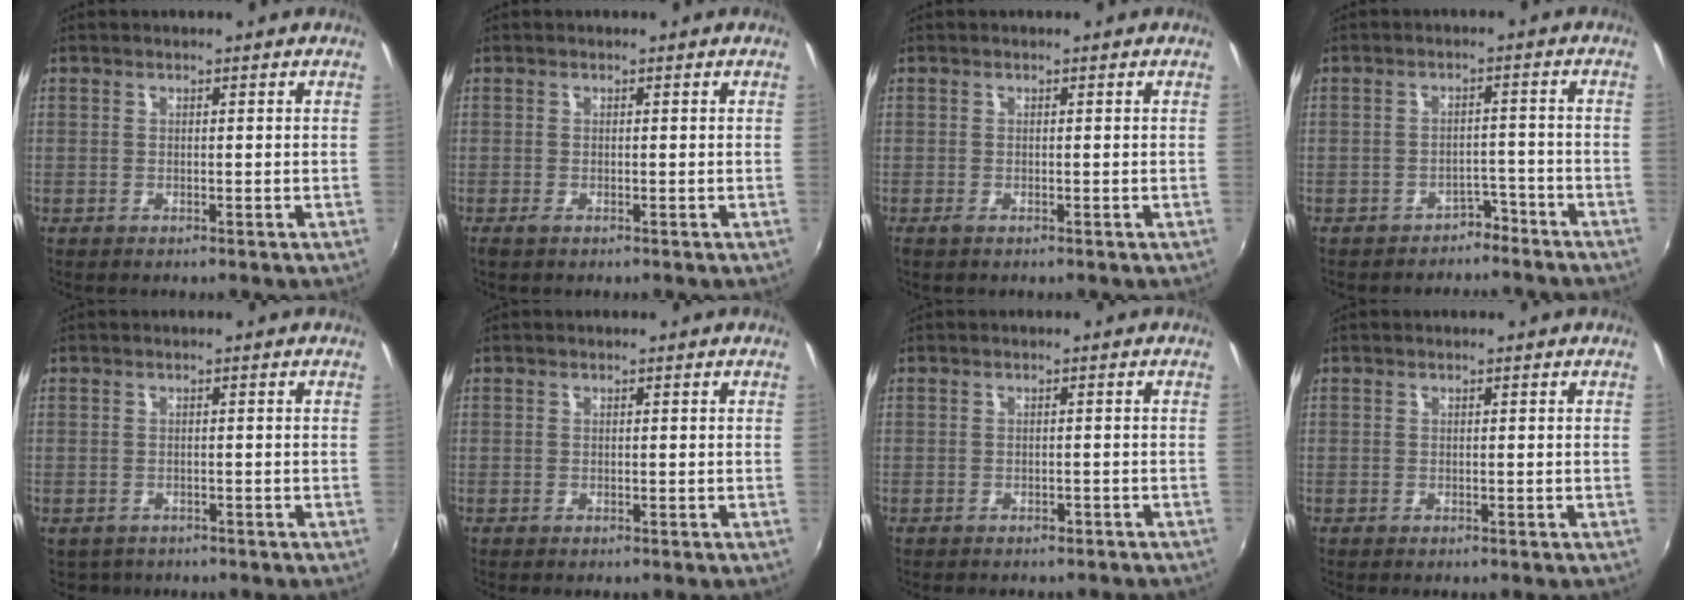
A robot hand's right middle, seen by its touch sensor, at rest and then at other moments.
{"total": 0.7, "force": [-0.4, 0.1, 0.5], "torque": [-0.011, -0.002, -0.008]}
{"total": 0.5, "force": [-0.3, 0.0, 0.4], "torque": [-0.009, -0.002, -0.007]}
{"total": 5.4, "force": [-4.6, 2.8, 0.9], "torque": [-0.019, 0.020, -0.051]}
{"total": 2.0, "force": [-1.3, 1.5, 0.3], "torque": [-0.011, -0.005, -0.018]}
{"total": 0.0}
{"total": 3.0, "force": [-2.6, 1.2, 0.8], "torque": [-0.015, -0.008, -0.031]}
{"total": 0.0}